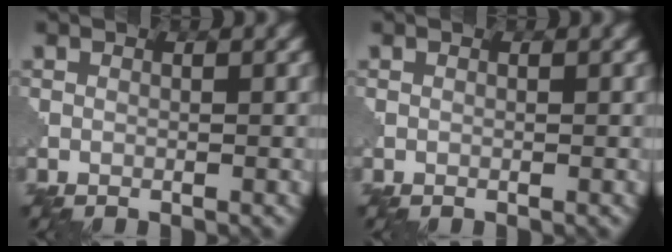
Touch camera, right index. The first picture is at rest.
{"total": 0.0}